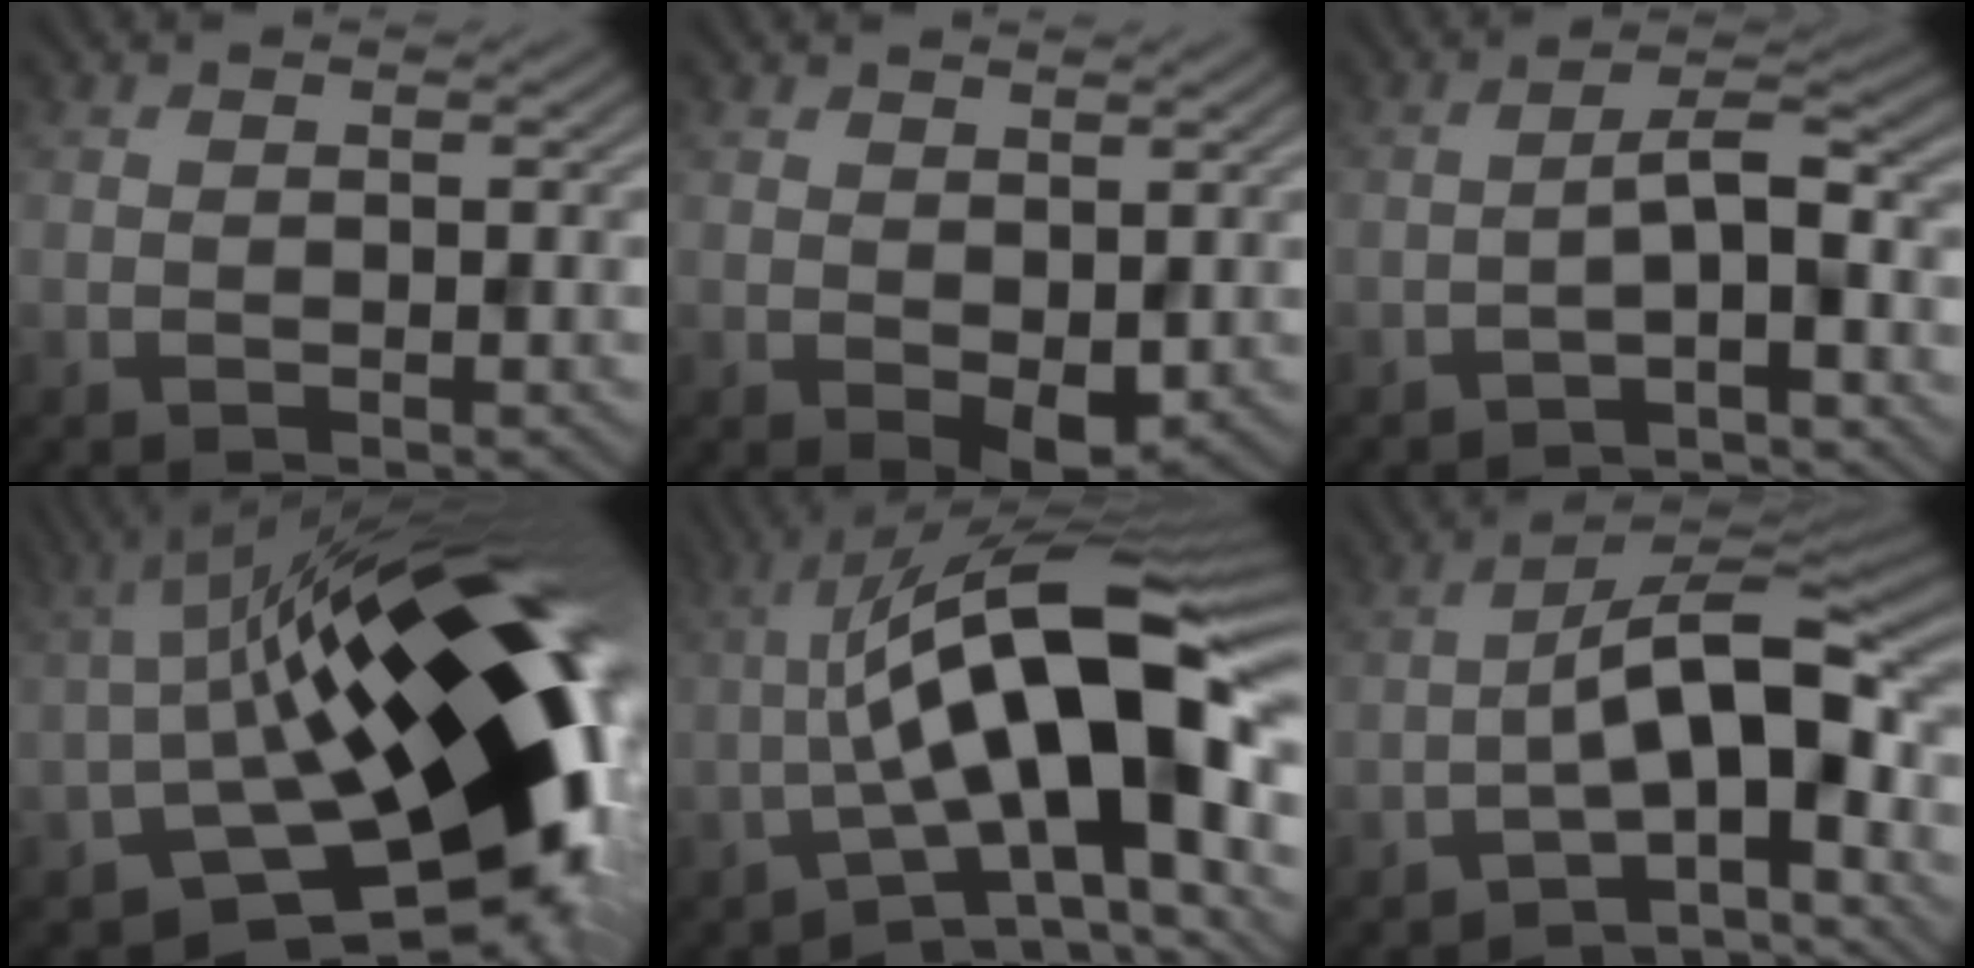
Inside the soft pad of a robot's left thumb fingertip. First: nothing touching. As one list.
[{"total": 2.8, "force": [0.6, 1.7, 2.2], "torque": [-0.040, -0.009, 0.017]}, {"total": 4.1, "force": [-2.5, 0.8, 3.1], "torque": [-0.050, 0.016, -0.050]}, {"total": 20.9, "force": [-4.6, 9.6, 18.0], "torque": [-0.265, -0.007, -0.085]}, {"total": 17.7, "force": [-1.7, 5.9, 16.6], "torque": [-0.252, 0.033, -0.039]}, {"total": 11.2, "force": [-4.7, 3.9, 9.4], "torque": [-0.133, 0.011, -0.087]}]